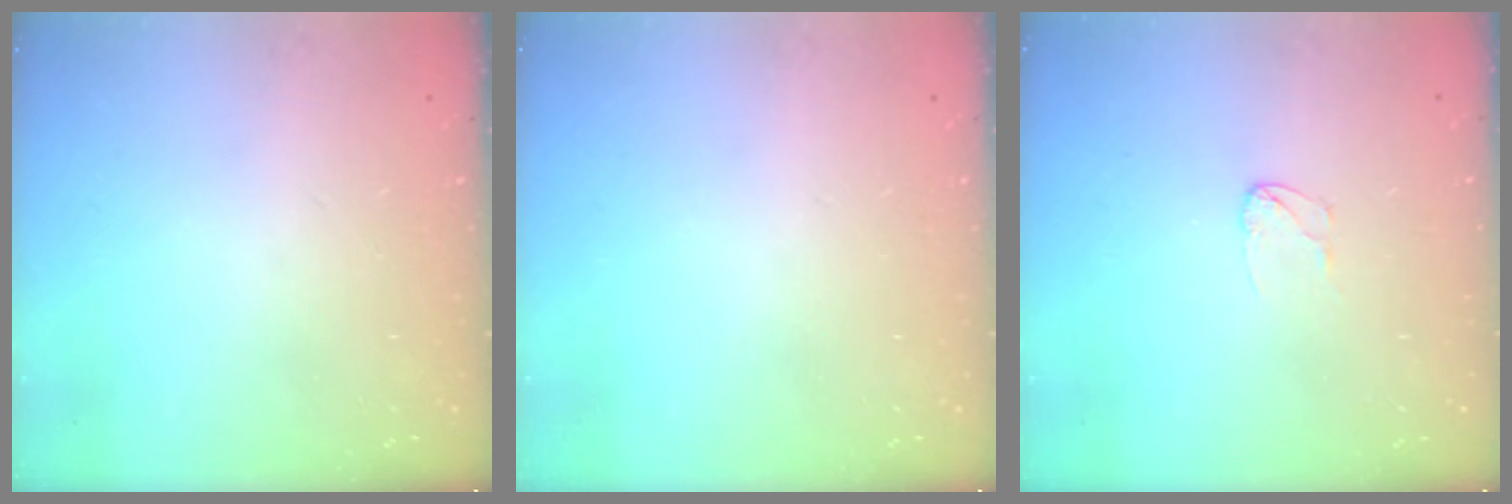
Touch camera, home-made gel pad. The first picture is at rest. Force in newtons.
{"total": 0.0}
{"total": 3.0, "press": 3.0, "slide": 0.2}